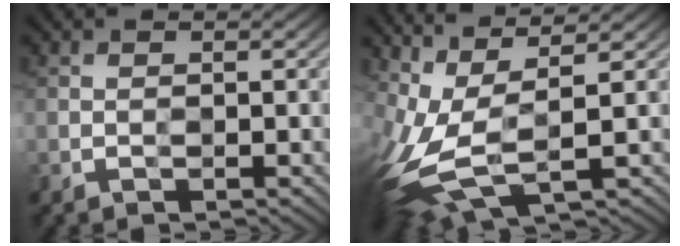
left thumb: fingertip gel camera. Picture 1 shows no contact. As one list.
[{"total": 10.8, "force": [1.2, 4.2, 9.9], "torque": [-0.253, 0.005, 0.032]}]